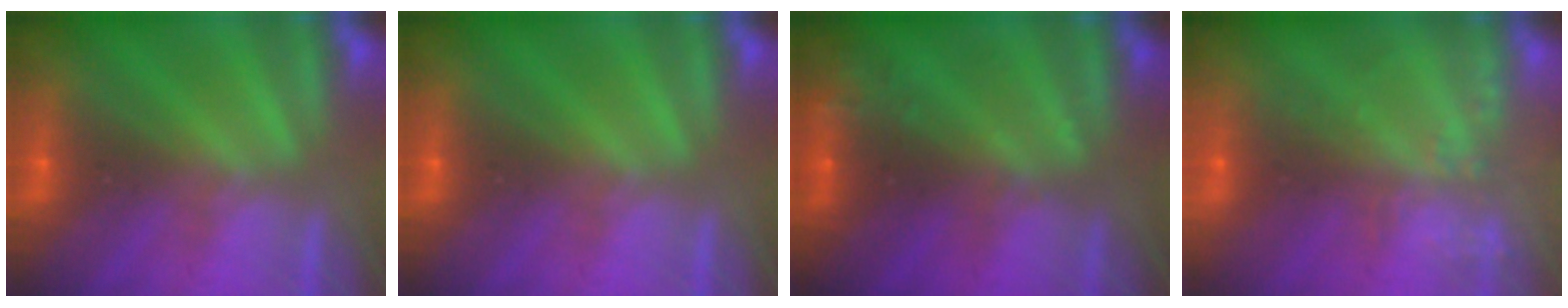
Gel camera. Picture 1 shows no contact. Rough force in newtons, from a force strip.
{"total": 0.0}
{"total": 2.8}
{"total": 6.2}